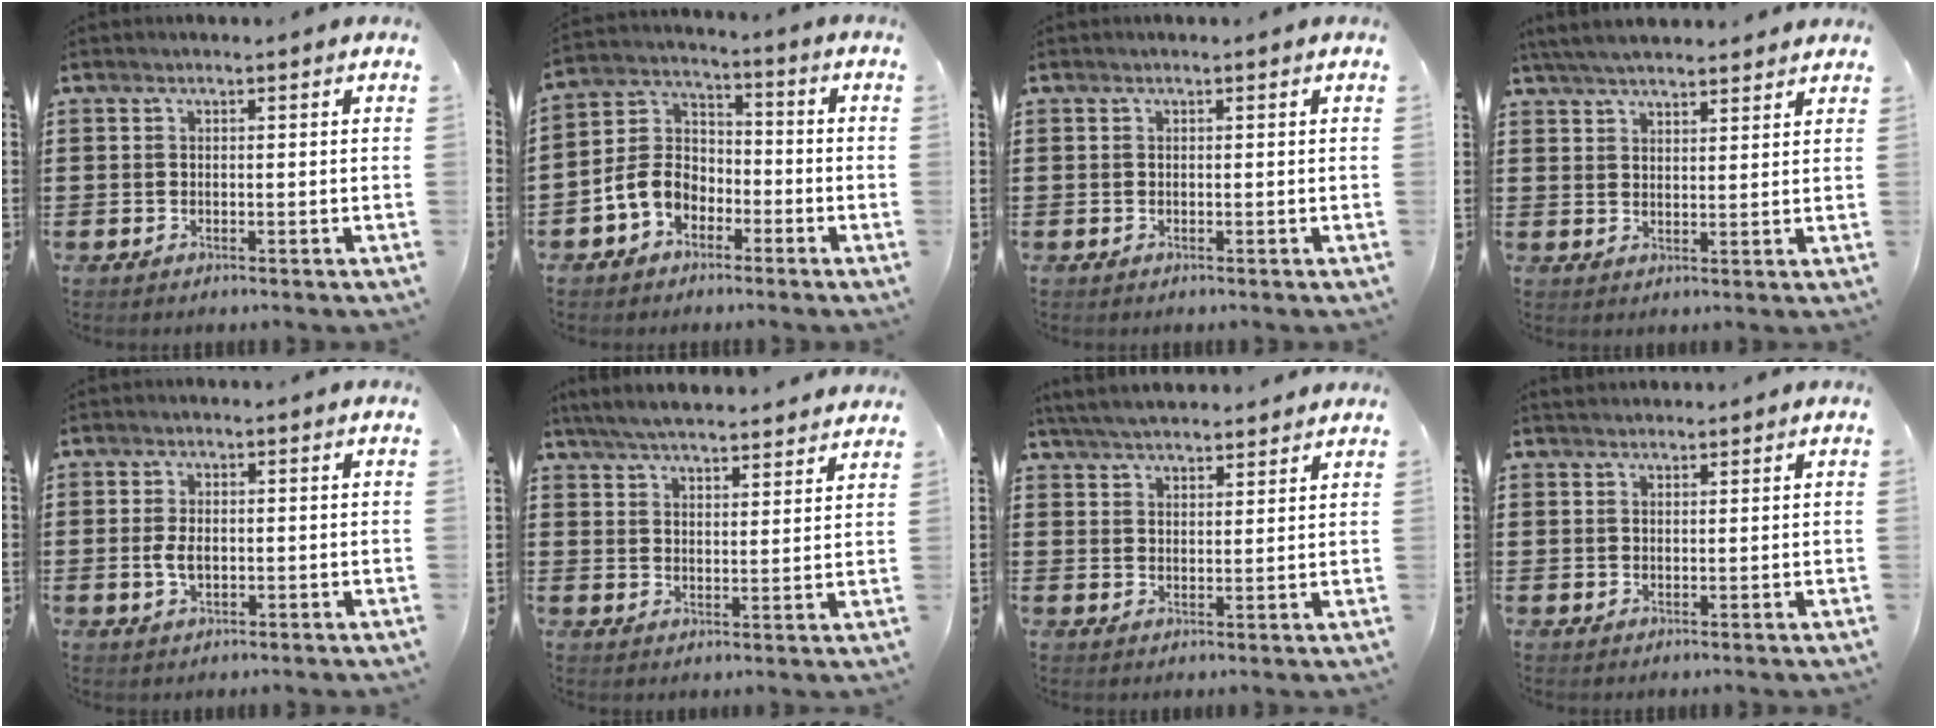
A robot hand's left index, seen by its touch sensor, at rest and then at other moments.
{"total": 6.8, "force": [-3.6, 5.1, 2.8], "torque": [-0.090, 0.010, -0.079]}
{"total": 0.0}
{"total": 4.4, "force": [4.2, 0.5, 1.2], "torque": [-0.036, -0.005, 0.079]}
{"total": 3.2, "force": [-0.2, 1.8, 2.7], "torque": [-0.067, -0.001, -0.009]}
{"total": 5.4, "force": [5.3, 0.1, 1.3], "torque": [-0.045, -0.023, 0.095]}
{"total": 4.3, "force": [4.3, 0.3, 0.8], "torque": [-0.029, -0.011, 0.079]}
{"total": 1.6, "force": [1.5, 0.6, 0.0], "torque": [-0.003, 0.004, 0.031]}